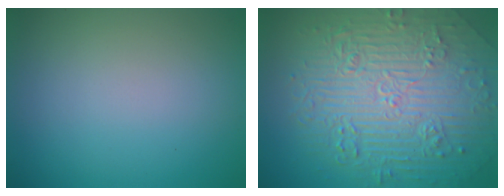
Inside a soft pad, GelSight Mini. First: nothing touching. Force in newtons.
{"total": 11.0, "press": 7.3, "slide": 8.3}